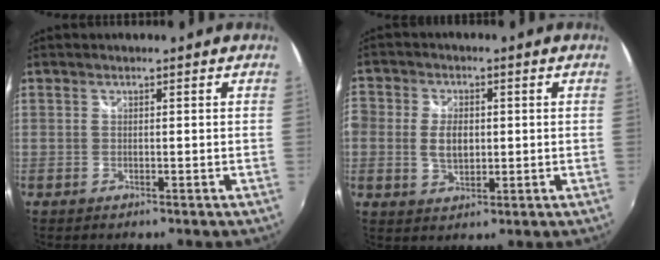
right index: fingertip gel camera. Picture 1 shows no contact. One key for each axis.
{"total": 6.9, "fx": -0.4, "fy": 5.0, "fz": 4.8, "tx": -0.103, "ty": 0.006, "tz": -0.011}